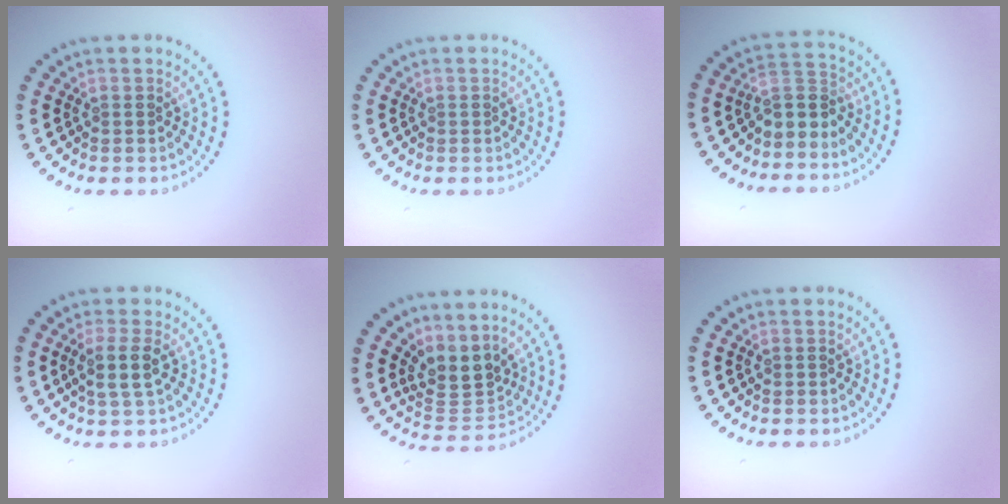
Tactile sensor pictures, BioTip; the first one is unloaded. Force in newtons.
{"total": 0.0}
{"total": 2.4, "press": 2.0, "slide": 1.5}
{"total": 2.5, "press": 2.2, "slide": 1.2}
{"total": 3.4, "press": 2.5, "slide": 2.2}
{"total": 0.0}